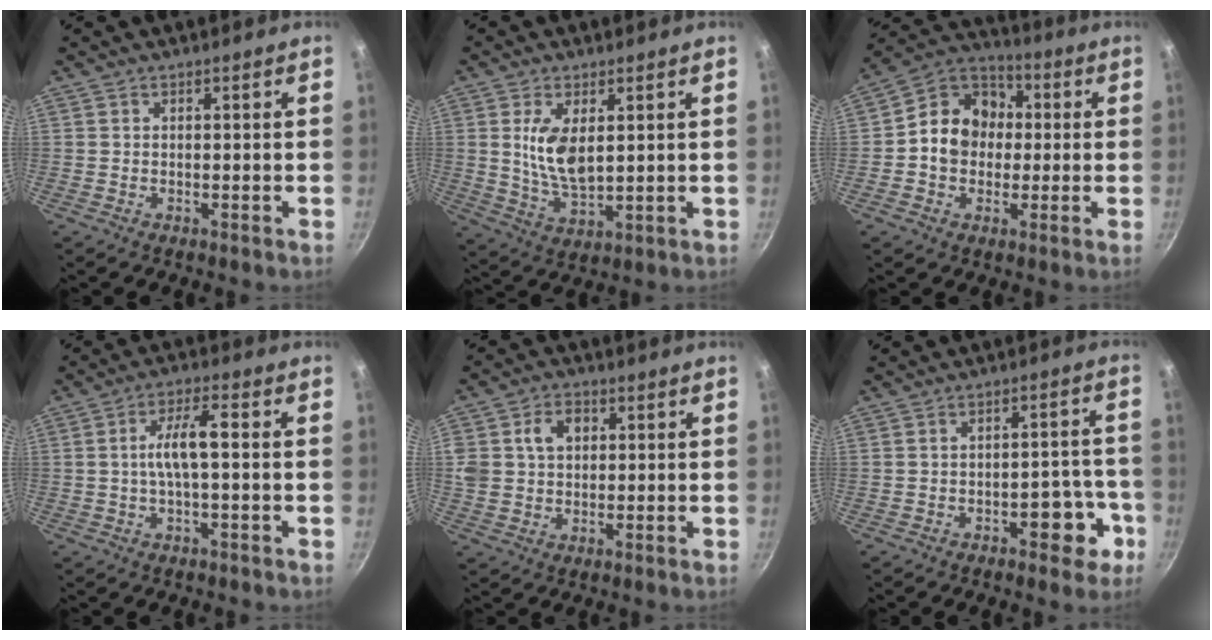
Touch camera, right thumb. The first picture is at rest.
{"total": 8.9, "force": [2.0, 4.4, 7.5], "torque": [-0.135, -0.022, 0.046]}
{"total": 13.1, "force": [0.3, 10.9, 7.1], "torque": [-0.075, 0.028, -0.018]}
{"total": 6.8, "force": [-0.1, 1.9, 6.5], "torque": [-0.122, 0.025, -0.005]}
{"total": 8.0, "force": [2.0, 6.3, 4.5], "torque": [-0.060, 0.006, 0.028]}
{"total": 8.0, "force": [-3.8, 4.1, 5.8], "torque": [-0.038, 0.043, -0.043]}